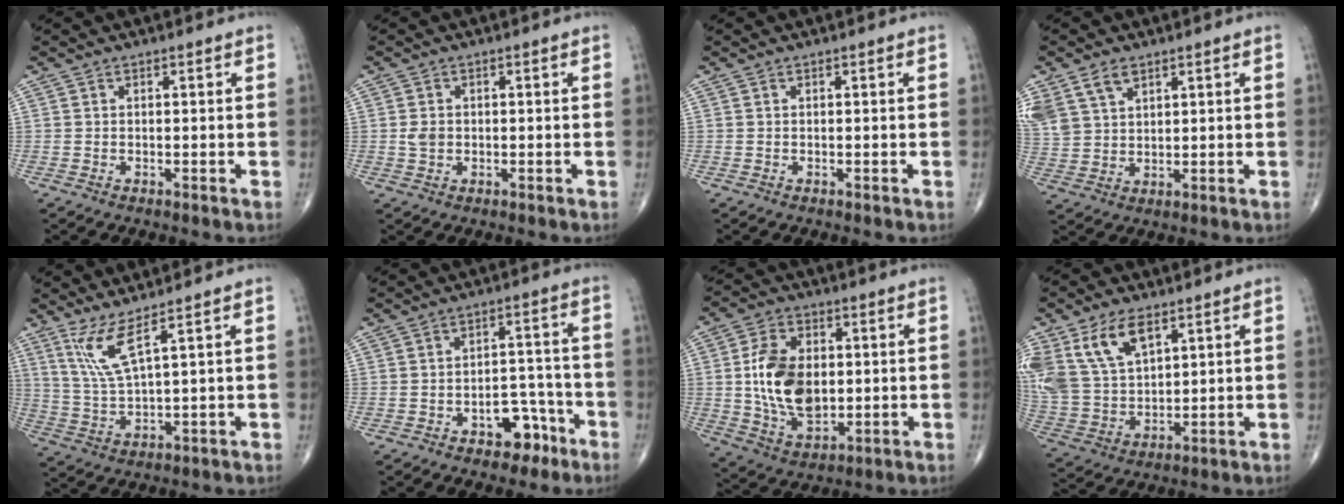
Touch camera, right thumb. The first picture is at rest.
{"total": 2.2, "force": [-0.1, 1.8, 1.3], "torque": [-0.021, 0.001, 0.000]}
{"total": 0.0}
{"total": 10.3, "force": [5.6, 6.7, 5.5], "torque": [-0.119, -0.004, 0.120]}
{"total": 6.4, "force": [4.0, 0.0, 5.0], "torque": [-0.117, -0.037, 0.095]}
{"total": 7.4, "force": [-4.2, 4.5, 4.1], "torque": [-0.025, 0.045, -0.058]}
{"total": 14.6, "force": [0.8, 9.4, 11.2], "torque": [-0.182, -0.005, 0.021]}
{"total": 14.6, "force": [7.4, 8.3, 9.4], "torque": [-0.174, -0.021, 0.156]}